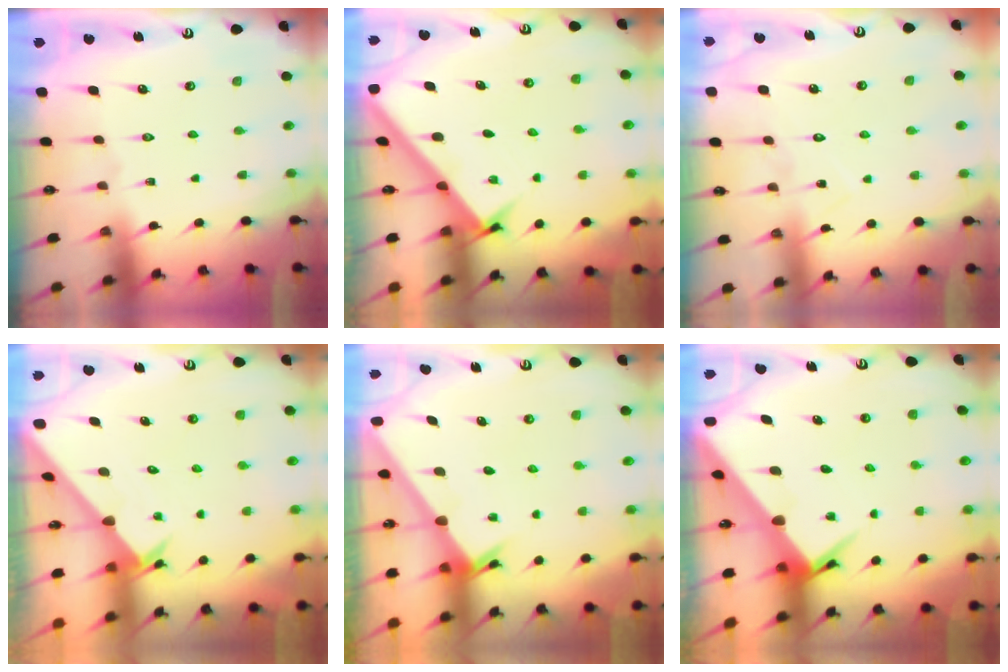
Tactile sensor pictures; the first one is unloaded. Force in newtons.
{"total": 2.8, "press": 2.8, "slide": 0.3}
{"total": 7.2, "press": 7.2, "slide": 0.5}
{"total": 1.8, "press": 1.8, "slide": 0.1}
{"total": 2.5, "press": 2.5, "slide": 0.2}
{"total": 4.6, "press": 4.6, "slide": 0.4}